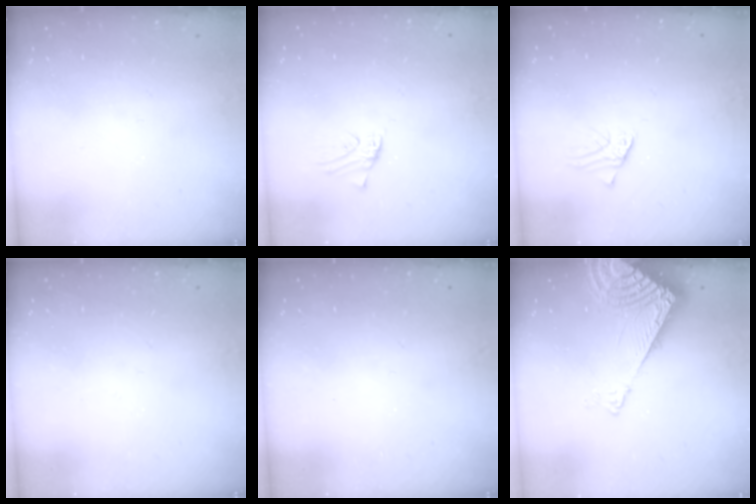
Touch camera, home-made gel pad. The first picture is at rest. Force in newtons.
{"total": 0.5, "press": 0.5, "slide": 0.1}
{"total": 1.1, "press": 1.1, "slide": 0.0}
{"total": 4.1, "press": 4.1, "slide": 0.2}
{"total": 0.7, "press": 0.7, "slide": 0.0}
{"total": 11.1, "press": 11.0, "slide": 1.5}